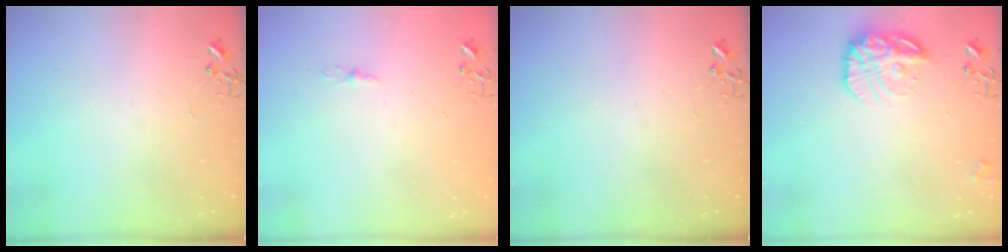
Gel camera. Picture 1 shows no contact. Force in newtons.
{"total": 4.0, "press": 4.0, "slide": 0.4}
{"total": 0.0}
{"total": 16.4, "press": 16.3, "slide": 1.3}